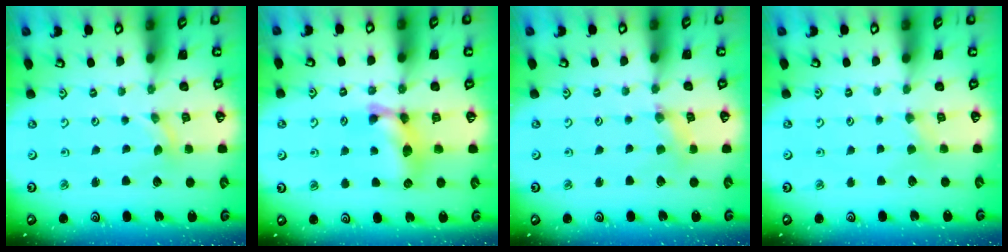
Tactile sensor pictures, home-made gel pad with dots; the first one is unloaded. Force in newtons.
{"total": 12.7, "press": 12.7, "slide": 0.6}
{"total": 2.4, "press": 2.4, "slide": 0.2}
{"total": 0.9, "press": 0.8, "slide": 0.3}